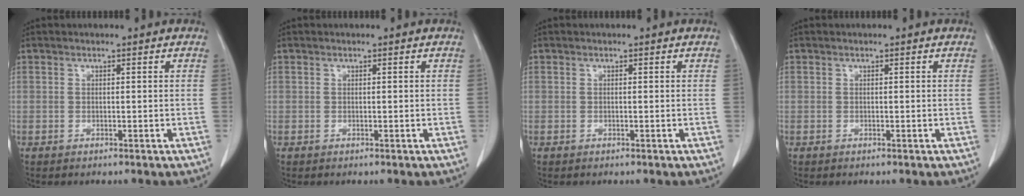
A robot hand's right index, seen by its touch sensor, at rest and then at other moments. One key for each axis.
{"total": 0.0}
{"total": 0.0}
{"total": 0.0}